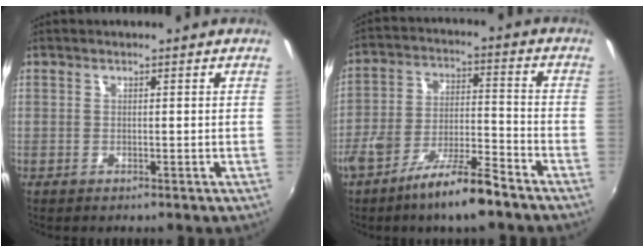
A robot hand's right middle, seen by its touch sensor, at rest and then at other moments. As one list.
[{"total": 11.4, "force": [-8.1, 2.1, 7.7], "torque": [-0.150, -0.005, -0.141]}]